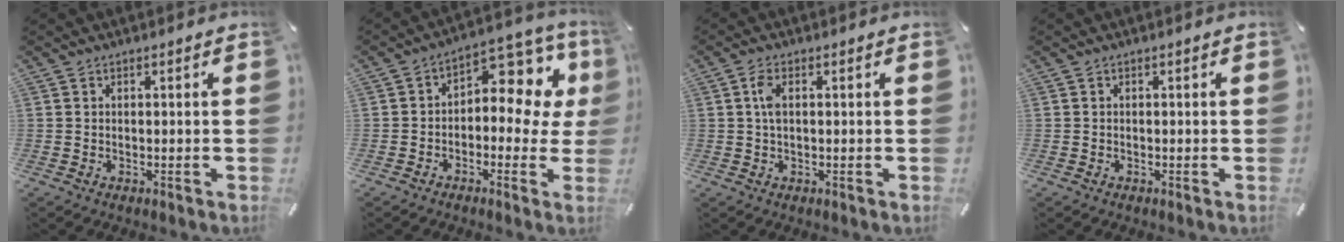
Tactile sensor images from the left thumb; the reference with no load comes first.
{"total": 10.3, "force": [2.8, 6.2, 7.8], "torque": [-0.101, -0.027, 0.048]}
{"total": 3.2, "force": [0.5, 1.3, 2.9], "torque": [-0.065, 0.003, 0.004]}
{"total": 0.0}